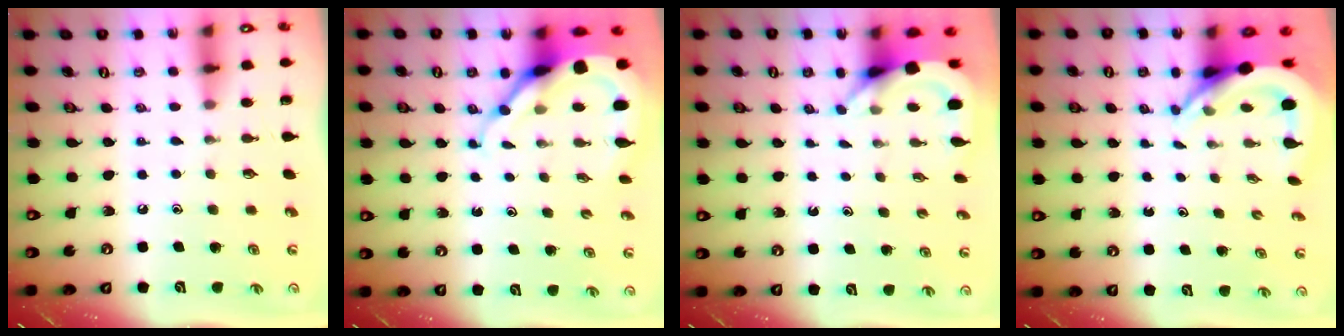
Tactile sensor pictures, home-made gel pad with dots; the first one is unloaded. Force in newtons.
{"total": 9.9, "press": 9.8, "slide": 1.0}
{"total": 3.8, "press": 3.8, "slide": 0.3}
{"total": 6.1, "press": 6.0, "slide": 1.1}